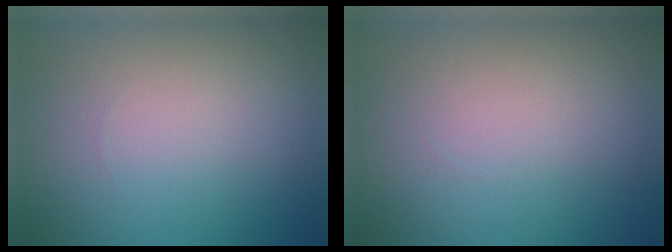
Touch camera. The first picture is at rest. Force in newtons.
{"total": 0.0}